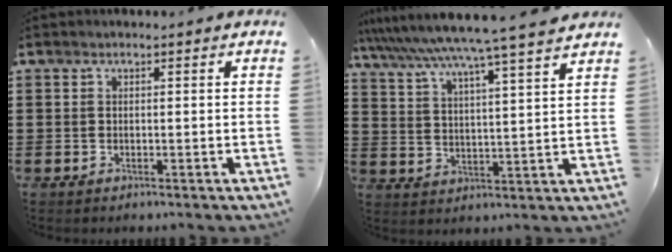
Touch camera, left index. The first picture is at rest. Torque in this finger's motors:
{"motor_torque": [1.10, -1.04, 0.91, 0.21]}